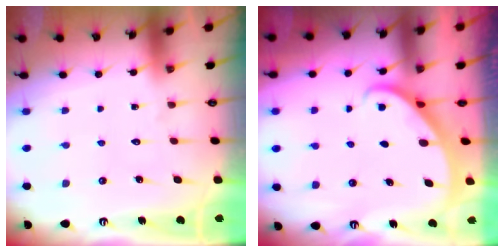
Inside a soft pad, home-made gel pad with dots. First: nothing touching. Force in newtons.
{"total": 2.1, "press": 2.1, "slide": 0.2}